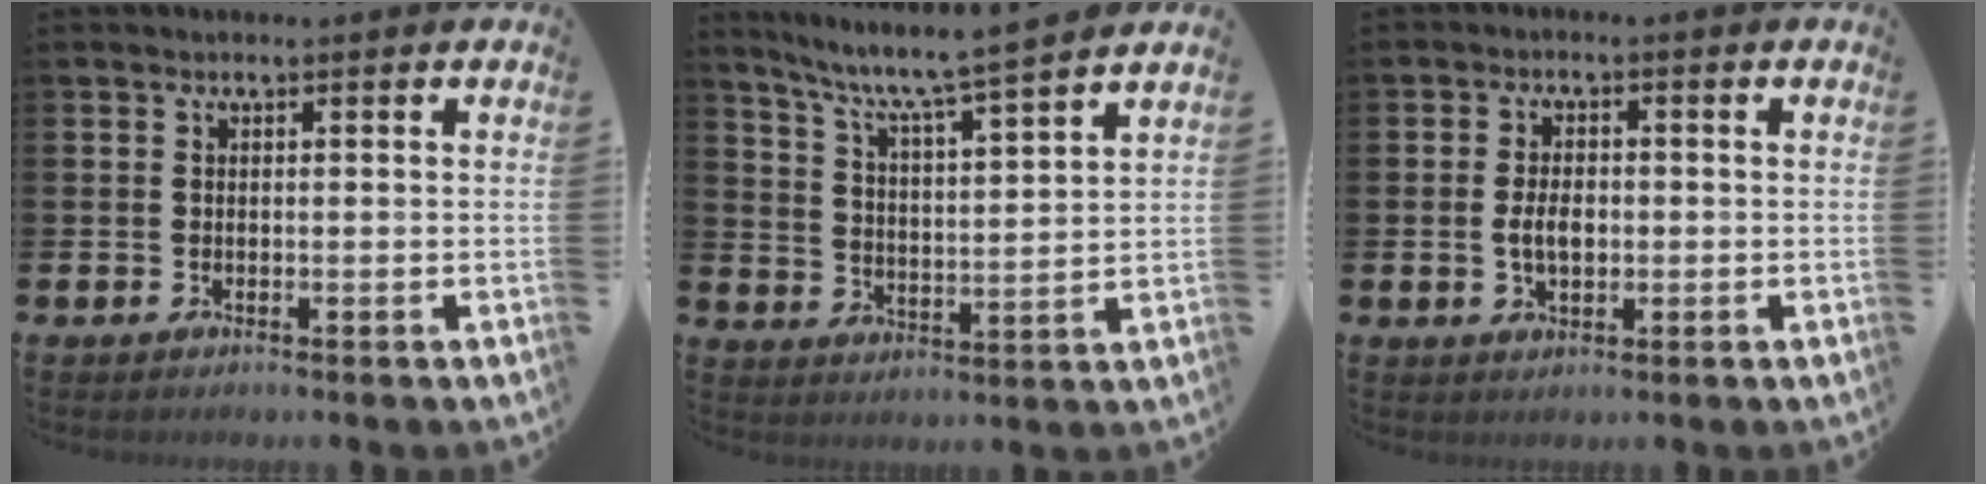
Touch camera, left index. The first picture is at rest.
{"total": 7.1, "force": [6.7, -0.2, 2.5], "torque": [-0.080, -0.053, 0.111]}
{"total": 3.7, "force": [-0.2, 2.2, 2.9], "torque": [-0.047, 0.003, -0.006]}